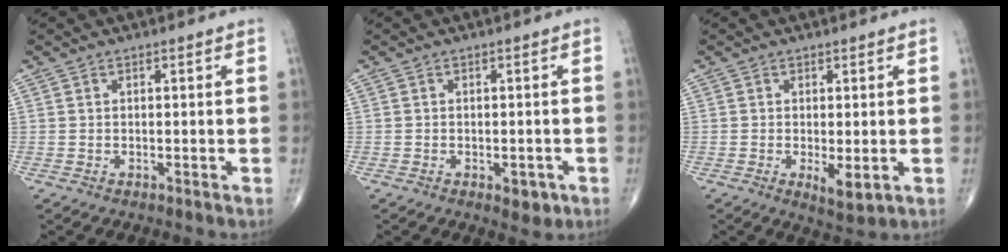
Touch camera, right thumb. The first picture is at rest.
{"total": 3.1, "force": [-1.3, 1.7, 2.3], "torque": [-0.017, 0.005, -0.011]}
{"total": 4.0, "force": [-0.8, 1.4, 3.6], "torque": [-0.057, -0.013, -0.009]}